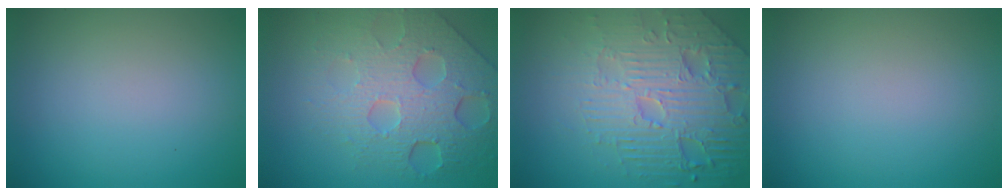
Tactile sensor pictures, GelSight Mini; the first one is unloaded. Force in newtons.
{"total": 7.9, "press": 5.5, "slide": 5.7}
{"total": 8.4, "press": 6.0, "slide": 5.8}
{"total": 0.0}